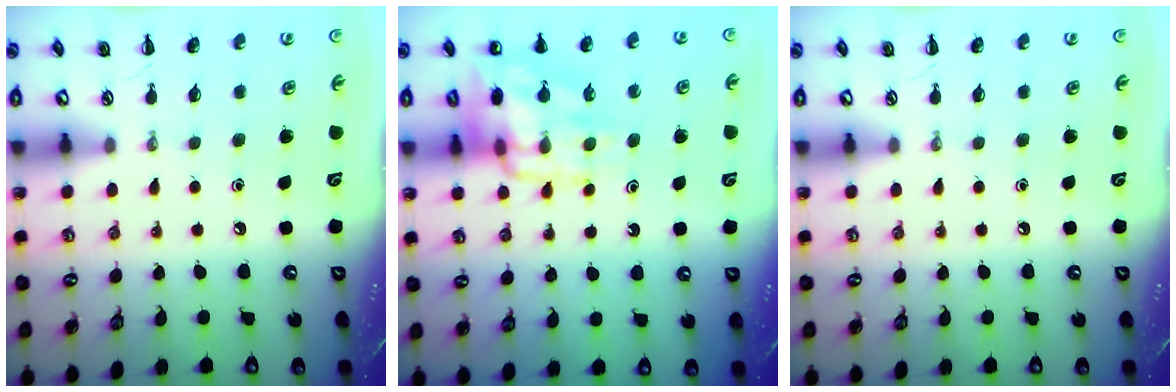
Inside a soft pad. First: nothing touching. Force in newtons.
{"total": 14.4, "press": 14.2, "slide": 2.4}
{"total": 0.0}